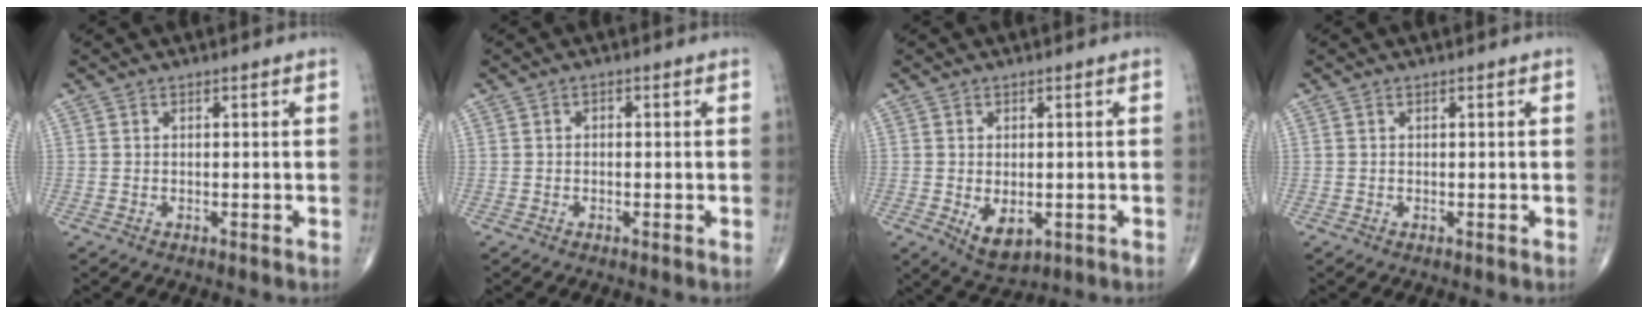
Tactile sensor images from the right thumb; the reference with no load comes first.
{"total": 0.7, "force": [-0.1, 0.6, 0.4], "torque": [0.002, 0.003, -0.008]}
{"total": 5.7, "force": [-1.2, 3.4, 4.4], "torque": [-0.058, -0.011, -0.007]}
{"total": 0.0}